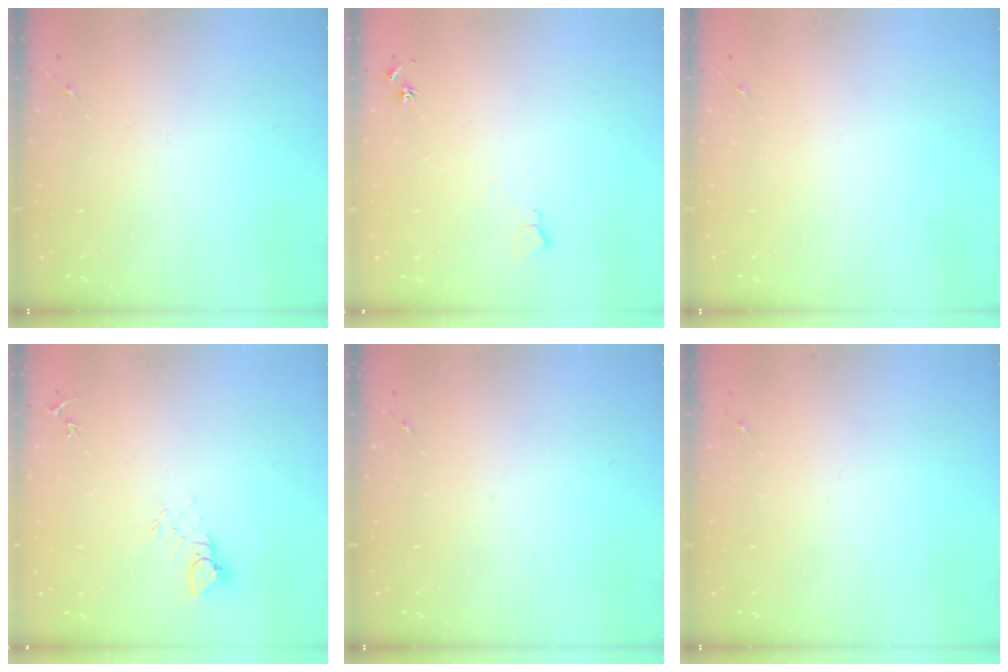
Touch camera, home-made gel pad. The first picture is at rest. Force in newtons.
{"total": 6.2, "press": 6.1, "slide": 0.8}
{"total": 0.0}
{"total": 5.5, "press": 5.5, "slide": 0.4}
{"total": 0.0}
{"total": 0.0}